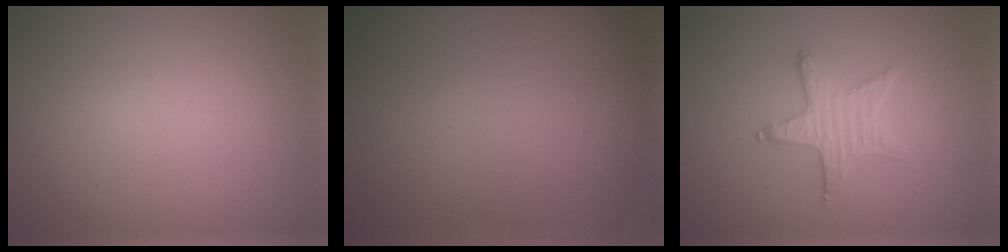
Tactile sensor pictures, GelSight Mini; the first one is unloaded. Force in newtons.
{"total": 0.0}
{"total": 2.8, "press": 2.5, "slide": 1.3}